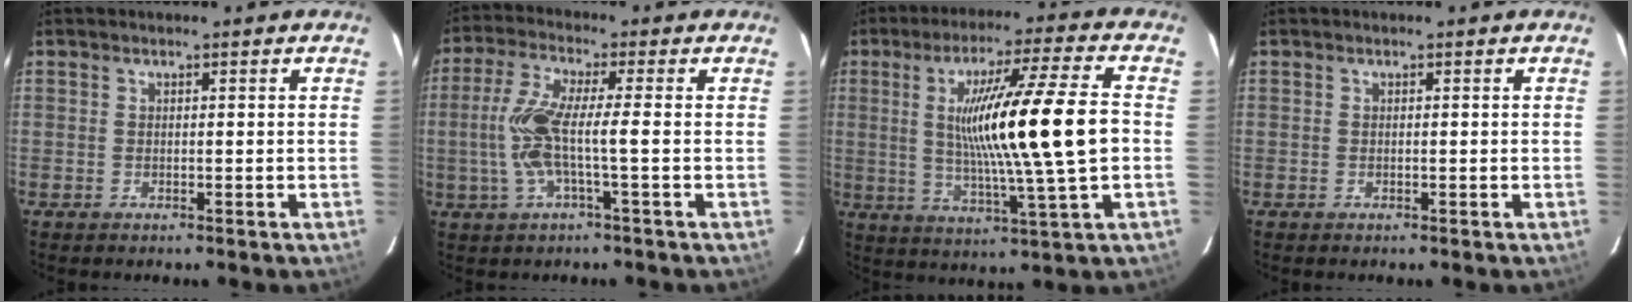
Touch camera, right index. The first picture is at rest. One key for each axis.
{"total": 7.7, "fx": -0.9, "fy": 0.6, "fz": 7.6, "tx": -0.167, "ty": 0.010, "tz": -0.022}
{"total": 17.3, "fx": 0.7, "fy": -0.8, "fz": 17.3, "tx": -0.297, "ty": -0.001, "tz": 0.009}
{"total": 0.0}